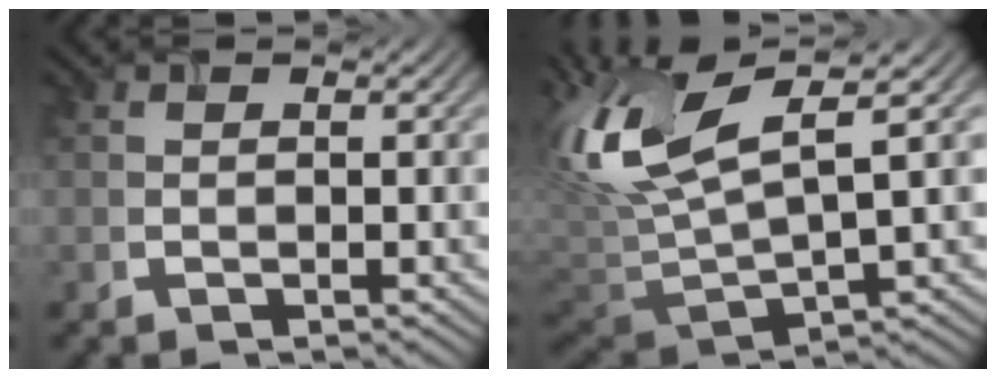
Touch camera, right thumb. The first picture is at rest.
{"total": 13.6, "force": [3.6, 4.9, 12.1], "torque": [-0.294, 0.010, 0.069]}